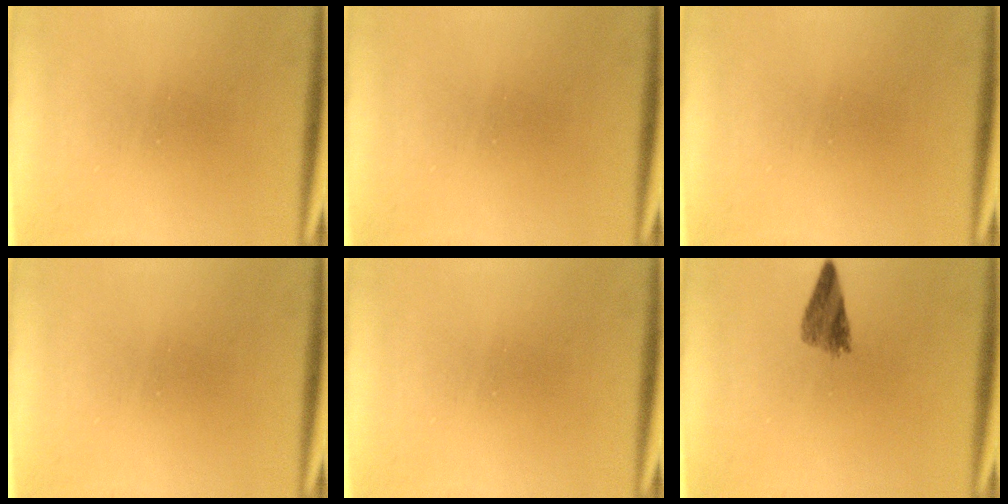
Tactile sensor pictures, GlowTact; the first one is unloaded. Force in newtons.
{"total": 0.0}
{"total": 0.0}
{"total": 0.0}
{"total": 0.0}
{"total": 3.6}